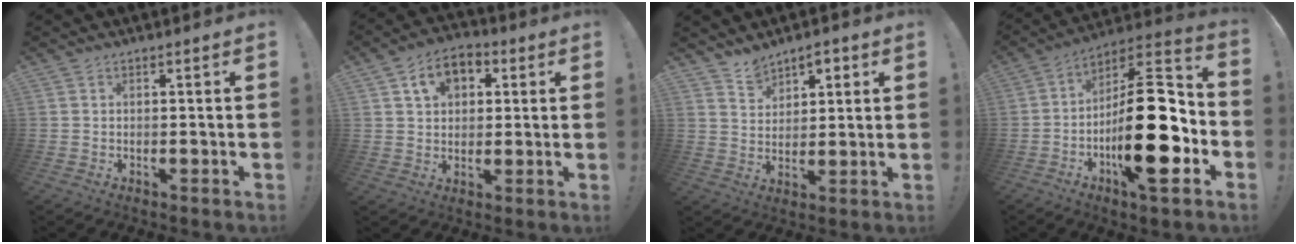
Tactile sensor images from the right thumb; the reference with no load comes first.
{"total": 10.2, "force": [4.0, 7.5, 5.7], "torque": [-0.085, -0.001, 0.076]}
{"total": 6.9, "force": [5.2, 4.3, 1.3], "torque": [-0.013, -0.039, 0.097]}
{"total": 26.6, "force": [-5.9, 9.5, 24.2], "torque": [-0.396, 0.029, -0.089]}